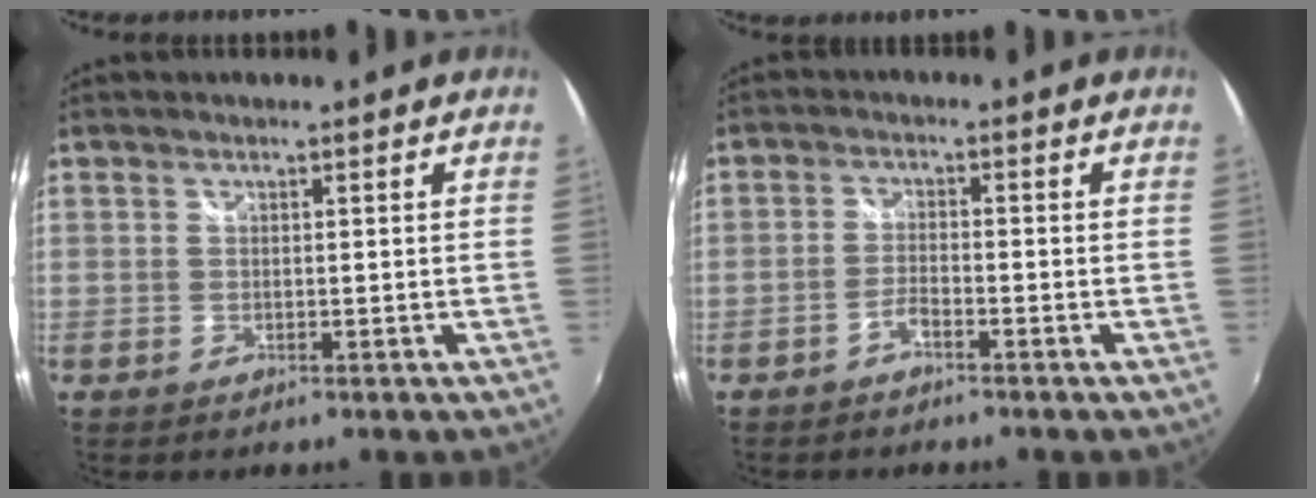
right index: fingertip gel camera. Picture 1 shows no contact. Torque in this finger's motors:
{"motor_torque": [0.01, -0.01, 0.02, 0.02]}